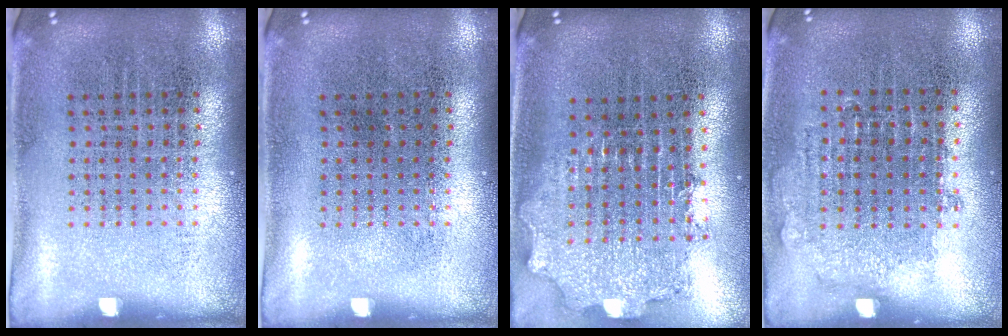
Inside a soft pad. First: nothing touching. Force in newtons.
{"total": 0.0}
{"total": 2.0, "press": 1.6, "slide": 1.3}
{"total": 0.8, "press": 0.7, "slide": 0.3}